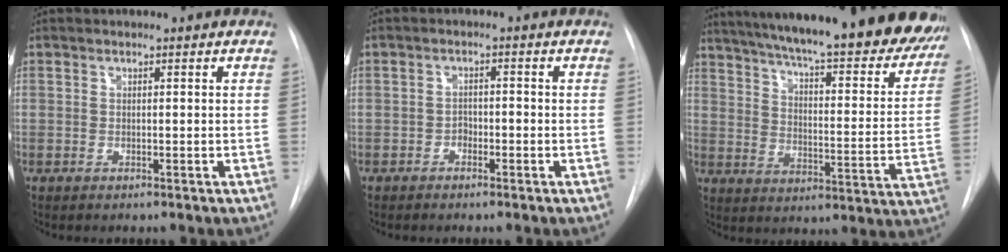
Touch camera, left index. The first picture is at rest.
{"total": 1.7, "force": [-1.4, 0.8, 0.5], "torque": [-0.006, 0.000, -0.025]}
{"total": 32.8, "force": [27.6, 5.9, 16.7], "torque": [-0.246, -0.064, 0.349]}